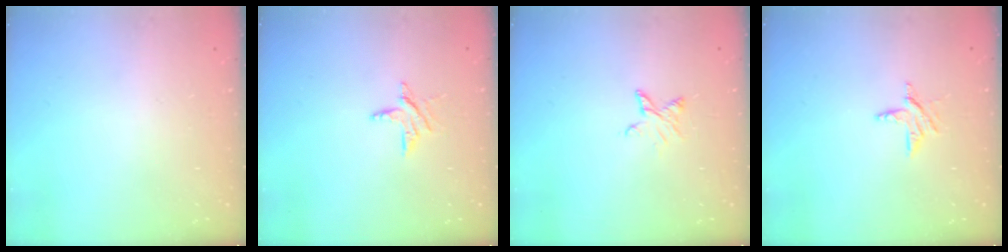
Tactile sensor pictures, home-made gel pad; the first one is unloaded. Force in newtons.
{"total": 6.5, "press": 6.5, "slide": 0.7}
{"total": 4.5, "press": 4.5, "slide": 0.5}
{"total": 6.0, "press": 6.0, "slide": 0.4}